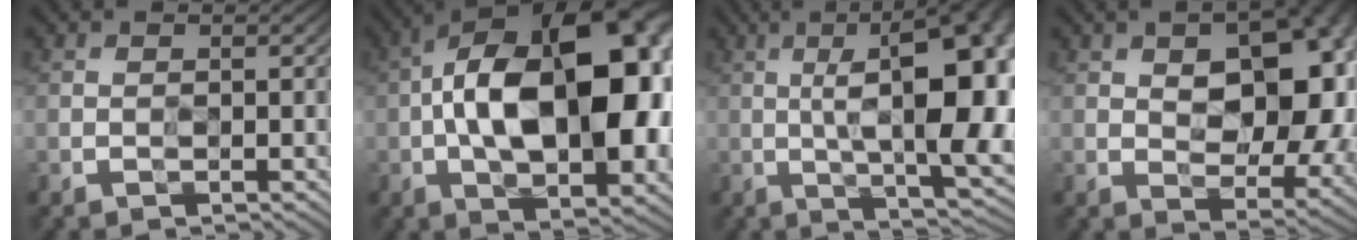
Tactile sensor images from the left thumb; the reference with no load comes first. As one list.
[{"total": 18.7, "force": [-1.1, 10.3, 15.6], "torque": [-0.253, 0.006, -0.021]}, {"total": 18.7, "force": [-0.3, 7.0, 17.3], "torque": [-0.209, 0.048, -0.010]}, {"total": 16.1, "force": [2.4, 9.8, 12.4], "torque": [-0.132, 0.002, 0.053]}]